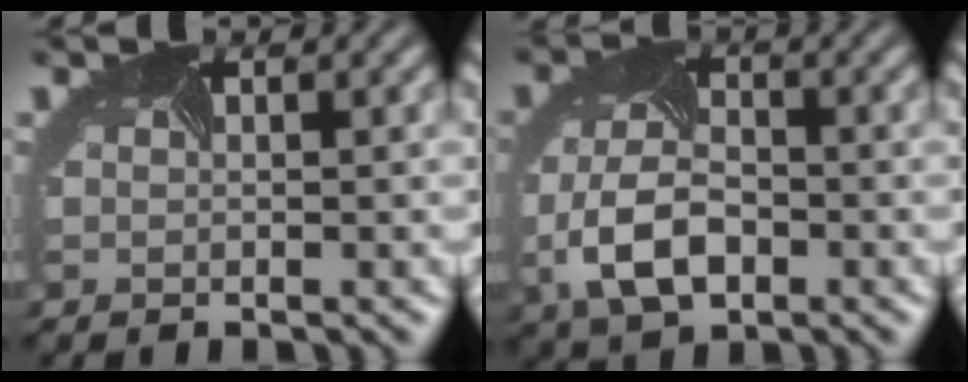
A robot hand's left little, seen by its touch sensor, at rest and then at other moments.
{"total": 6.0, "force": [-1.8, 3.6, 4.4], "torque": [-0.107, -0.012, -0.036]}